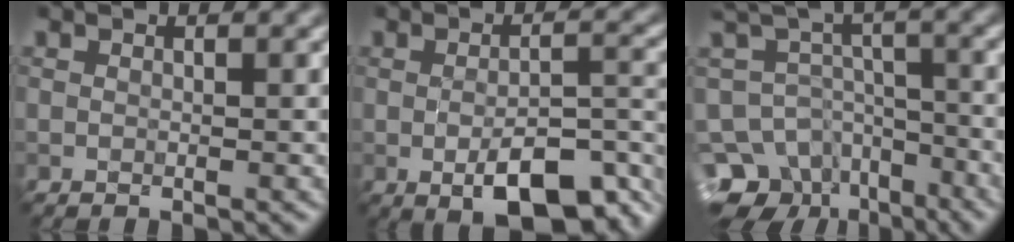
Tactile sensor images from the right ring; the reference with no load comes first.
{"total": 8.2, "force": [-3.9, 3.1, 6.4], "torque": [-0.097, -0.005, -0.045]}
{"total": 11.3, "force": [-8.0, 7.0, 3.9], "torque": [-0.064, 0.009, -0.108]}